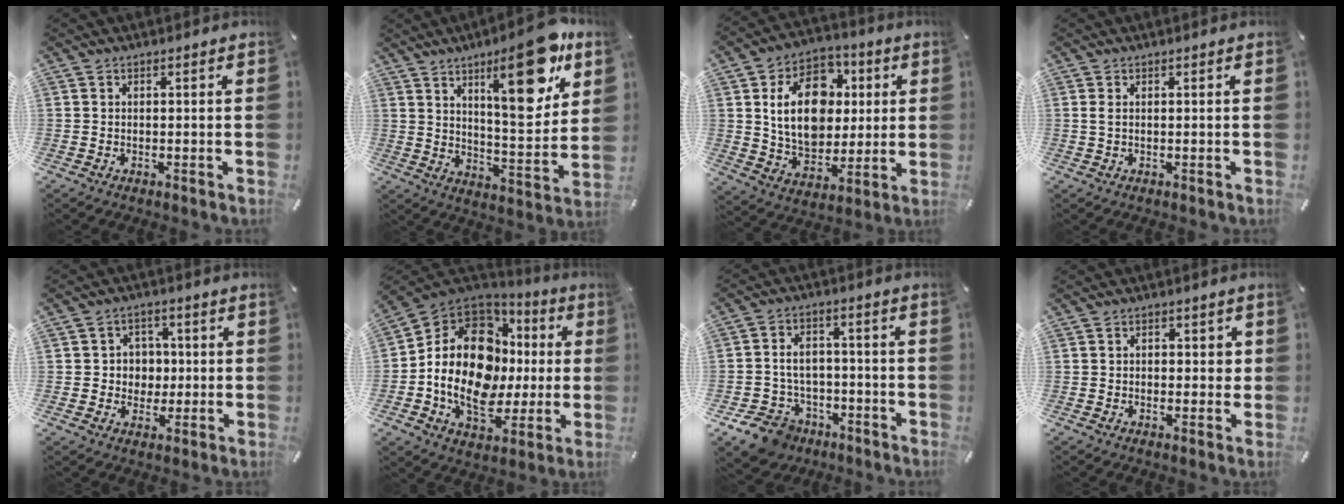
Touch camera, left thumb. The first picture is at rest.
{"total": 20.2, "force": [11.1, 7.2, 15.3], "torque": [-0.204, -0.064, 0.168]}
{"total": 17.7, "force": [3.4, 13.7, 10.7], "torque": [-0.186, 0.001, 0.064]}
{"total": 1.2, "force": [0.2, 0.4, 1.1], "torque": [-0.023, 0.002, 0.003]}
{"total": 6.0, "force": [0.0, 5.9, 1.0], "torque": [-0.014, 0.005, -0.001]}
{"total": 20.5, "force": [0.2, 15.4, 13.6], "torque": [-0.270, -0.006, 0.005]}
{"total": 10.5, "force": [-4.4, 8.7, 3.9], "torque": [-0.081, 0.034, -0.070]}
{"total": 2.6, "force": [0.0, 2.0, 1.7], "torque": [-0.010, 0.000, -0.010]}